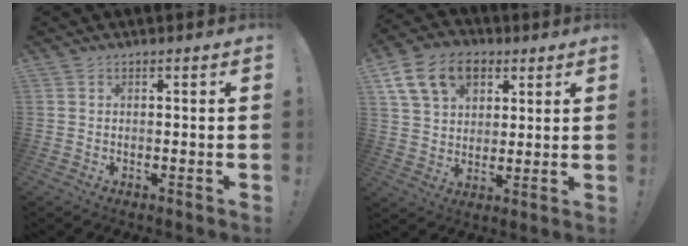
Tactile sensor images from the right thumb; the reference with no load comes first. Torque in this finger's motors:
{"motor_torque": [0.46, 0.47, 0.48, -0.24, 0.04]}